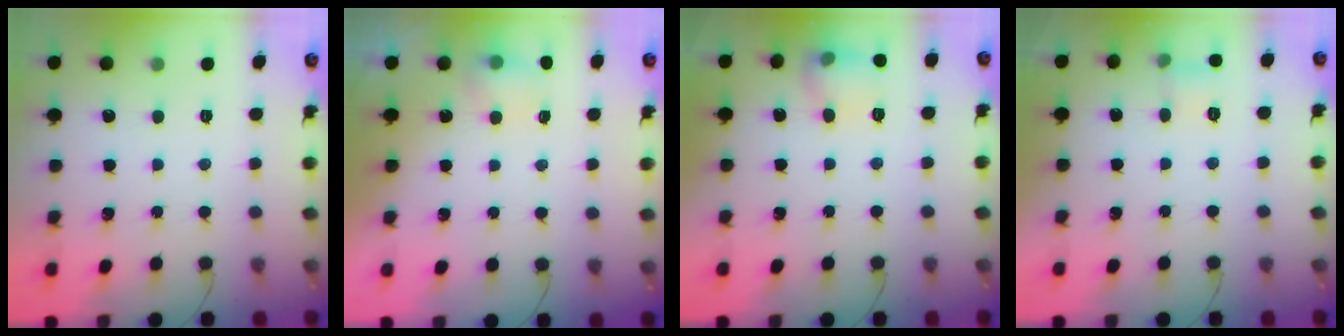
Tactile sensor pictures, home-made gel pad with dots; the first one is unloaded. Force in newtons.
{"total": 7.8, "press": 4.2, "slide": 6.5}
{"total": 8.5, "press": 8.5, "slide": 0.6}
{"total": 4.9, "press": 4.6, "slide": 1.6}